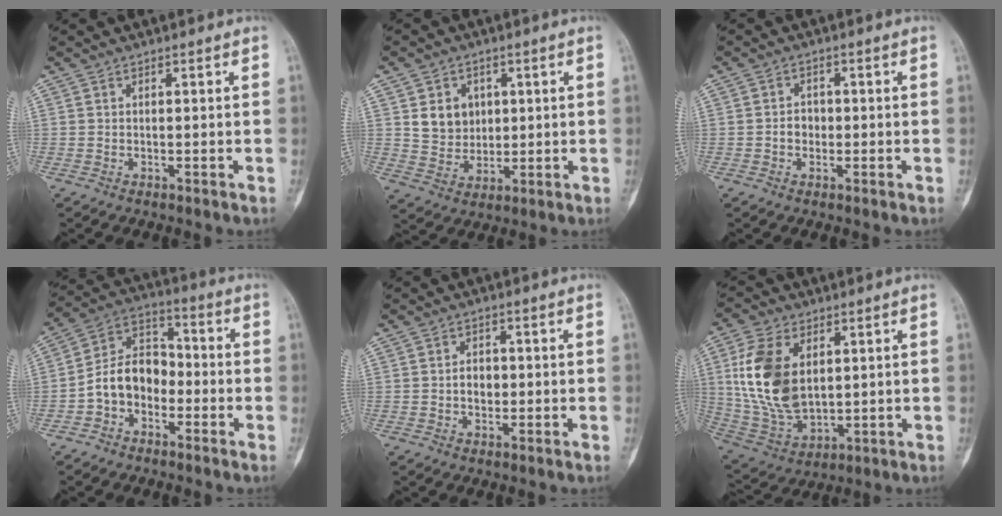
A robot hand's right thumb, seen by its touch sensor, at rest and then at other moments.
{"total": 7.5, "force": [2.1, 6.3, 3.5], "torque": [-0.027, -0.012, 0.045]}
{"total": 2.5, "force": [-0.5, 2.1, 1.2], "torque": [-0.002, 0.008, -0.013]}
{"total": 10.4, "force": [-3.2, 7.8, 6.2], "torque": [-0.086, 0.049, -0.073]}
{"total": 3.1, "force": [-0.3, 2.4, 2.0], "torque": [-0.021, 0.005, -0.007]}
{"total": 17.0, "force": [3.4, 10.6, 12.9], "torque": [-0.249, -0.016, 0.078]}